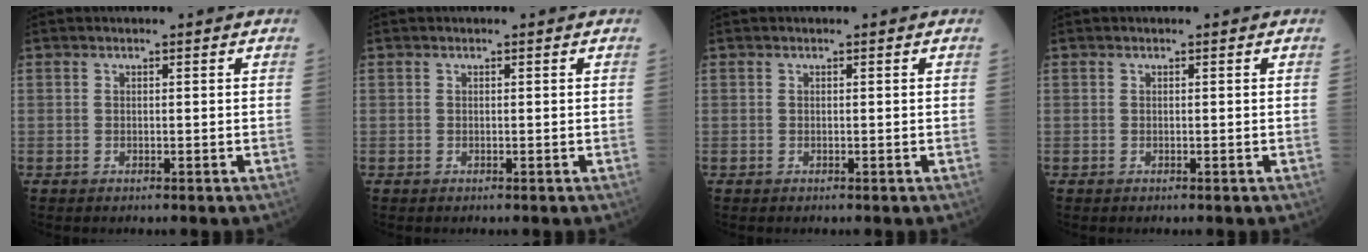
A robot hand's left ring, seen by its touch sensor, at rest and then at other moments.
{"total": 0.0}
{"total": 0.0}
{"total": 0.0}